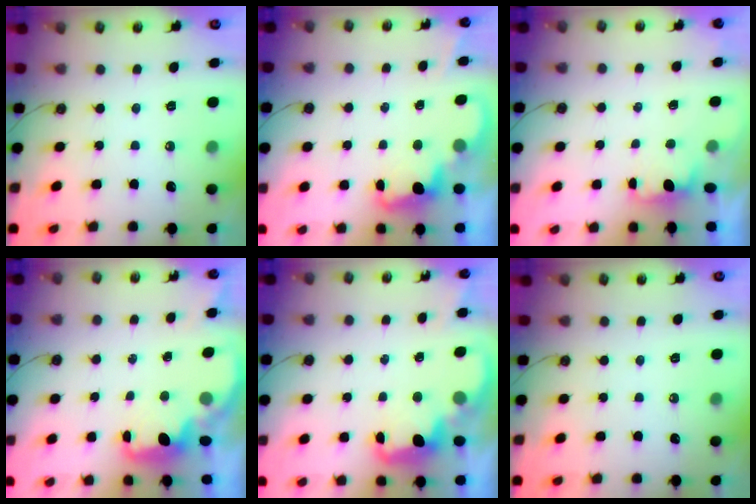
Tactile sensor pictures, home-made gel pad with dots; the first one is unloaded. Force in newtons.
{"total": 2.3, "press": 2.3, "slide": 0.5}
{"total": 0.6, "press": 0.1, "slide": 0.6}
{"total": 1.6, "press": 1.4, "slide": 0.7}
{"total": 2.7, "press": 2.7, "slide": 0.7}
{"total": 0.0}